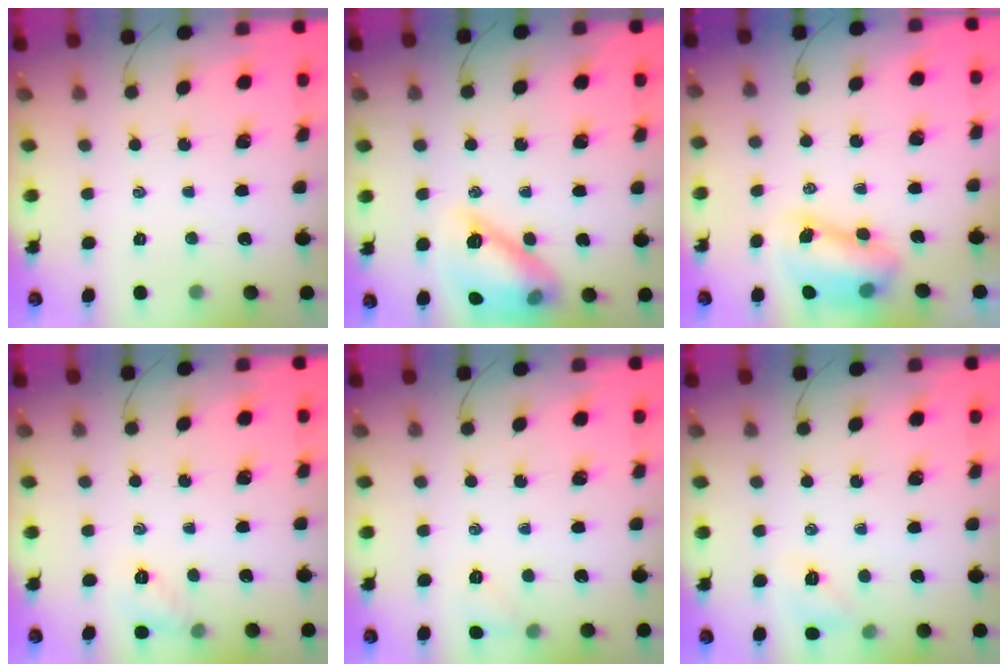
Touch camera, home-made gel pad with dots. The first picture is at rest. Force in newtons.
{"total": 15.7, "press": 15.7, "slide": 1.3}
{"total": 8.1, "press": 7.9, "slide": 1.3}
{"total": 6.2, "press": 6.0, "slide": 1.4}
{"total": 4.8, "press": 4.6, "slide": 1.4}
{"total": 6.9, "press": 6.7, "slide": 1.4}